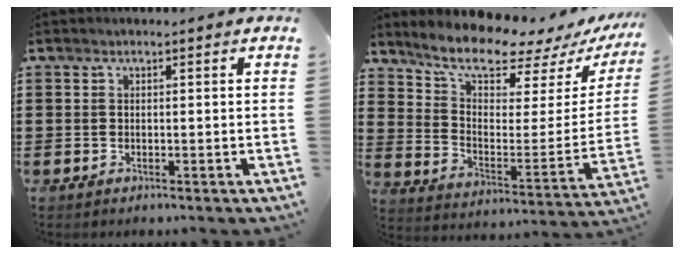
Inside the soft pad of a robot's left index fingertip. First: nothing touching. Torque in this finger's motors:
{"motor_torque": [0.88, -1.05, 0.88, 0.21]}